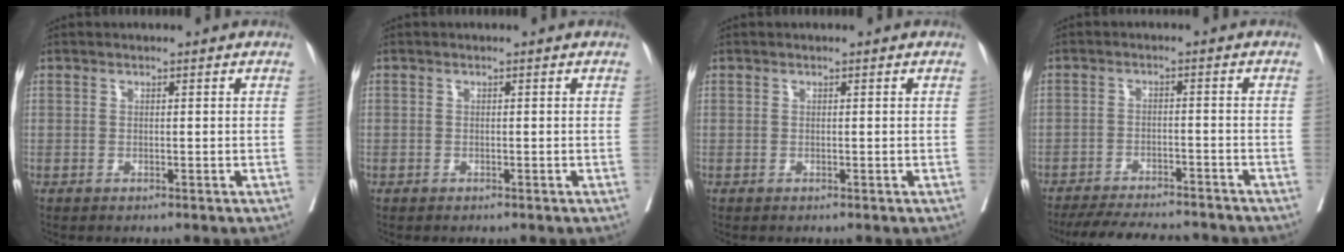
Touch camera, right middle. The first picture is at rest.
{"total": 0.6, "force": [-0.3, 0.5, -0.1], "torque": [0.002, 0.007, -0.006]}
{"total": 0.0}
{"total": 14.0, "force": [-12.8, 2.7, 5.2], "torque": [-0.089, -0.006, -0.175]}